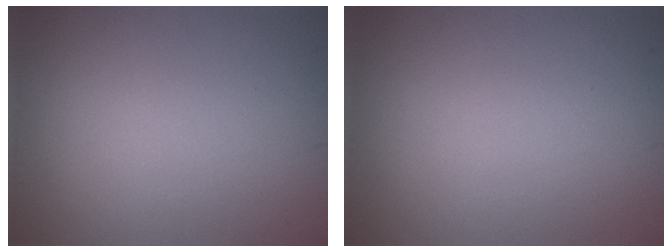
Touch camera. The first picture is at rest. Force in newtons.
{"total": 0.0}